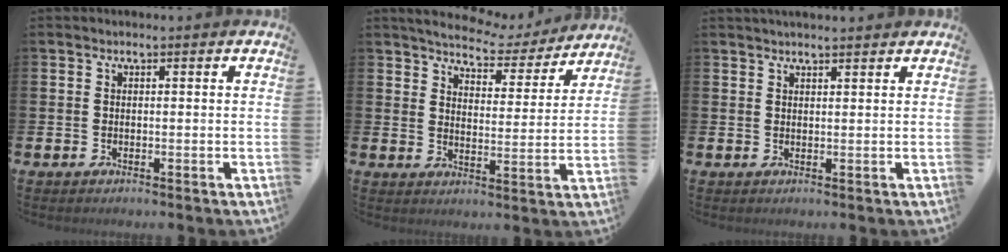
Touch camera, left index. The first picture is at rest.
{"total": 5.1, "force": [4.7, 1.3, 1.2], "torque": [-0.029, -0.039, 0.073]}
{"total": 1.7, "force": [1.6, 0.0, 0.4], "torque": [0.005, -0.008, 0.026]}